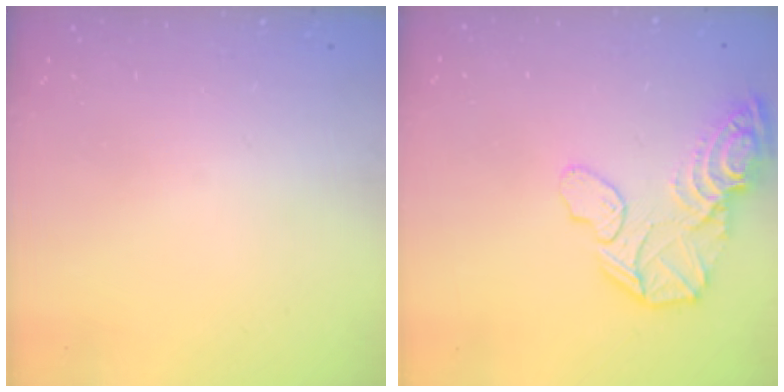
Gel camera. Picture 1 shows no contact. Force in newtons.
{"total": 22.1, "press": 19.2, "slide": 10.8}